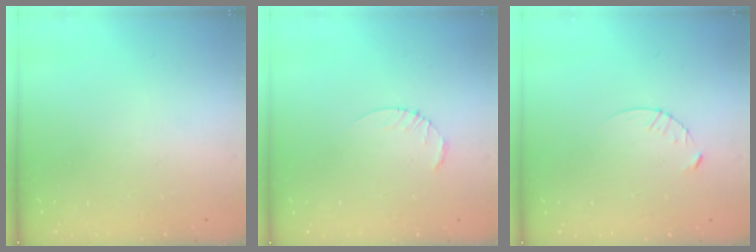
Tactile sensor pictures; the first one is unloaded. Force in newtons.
{"total": 2.5, "press": 2.5, "slide": 0.3}
{"total": 3.9, "press": 3.8, "slide": 0.4}